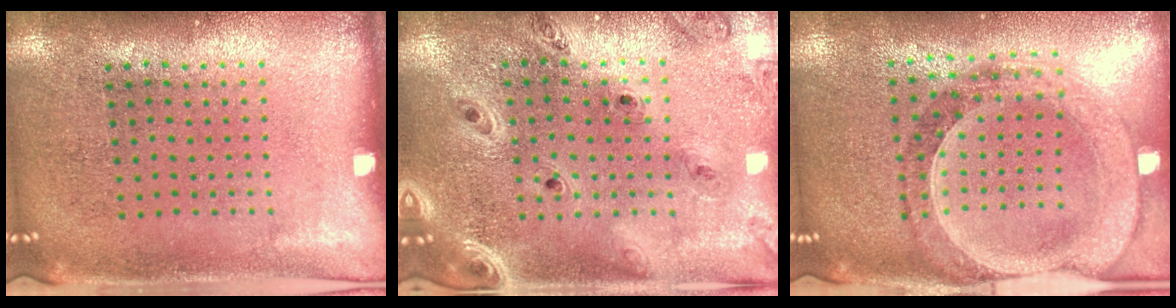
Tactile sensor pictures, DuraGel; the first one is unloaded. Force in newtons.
{"total": 1.4, "press": 1.3, "slide": 0.2}
{"total": 1.4, "press": 1.4, "slide": 0.2}